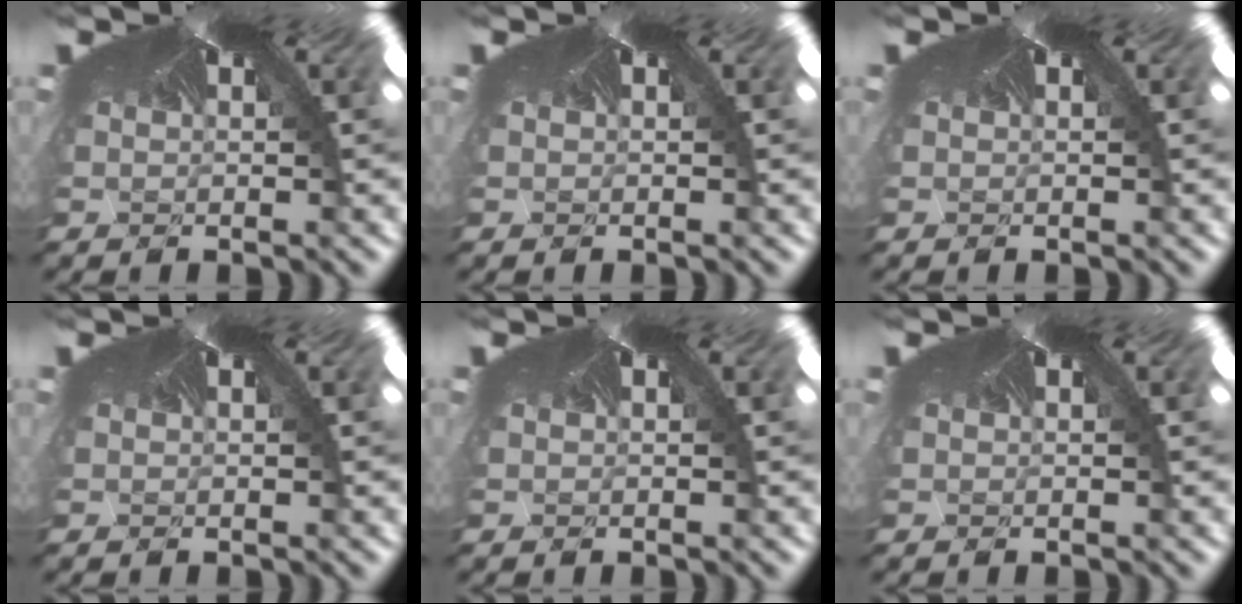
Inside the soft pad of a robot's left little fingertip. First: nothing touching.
{"total": 0.0}
{"total": 0.0}
{"total": 0.0}
{"total": 0.0}
{"total": 0.0}